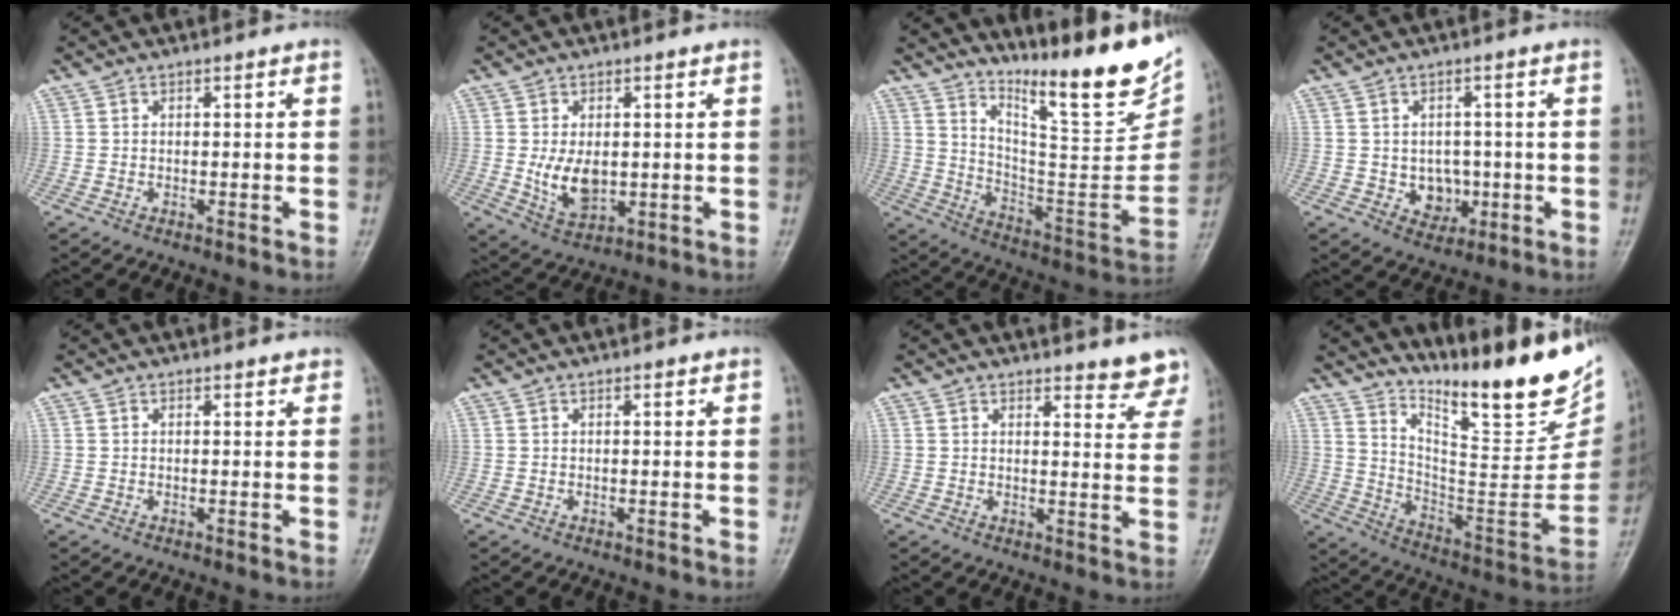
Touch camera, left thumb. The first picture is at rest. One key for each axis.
{"total": 6.9, "fx": 0.1, "fy": 4.3, "fz": 5.4, "tx": -0.083, "ty": -0.015, "tz": 0.016}
{"total": 22.4, "fx": 16.4, "fy": 4.3, "fz": 14.6, "tx": -0.186, "ty": -0.106, "tz": 0.265}
{"total": 5.2, "fx": -0.7, "fy": 4.4, "fz": 2.8, "tx": -0.009, "ty": 0.004, "tz": 0.000}
{"total": 1.0, "fx": 0.9, "fy": 0.4, "fz": 0.2, "tx": 0.000, "ty": -0.004, "tz": 0.010}
{"total": 0.5, "fx": 0.4, "fy": 0.2, "fz": 0.3, "tx": -0.006, "ty": -0.002, "tz": 0.005}
{"total": 6.3, "fx": 6.0, "fy": 1.6, "fz": 1.5, "tx": 0.011, "ty": -0.041, "tz": 0.052}
{"total": 25.2, "fx": 18.8, "fy": 6.2, "fz": 15.6, "tx": -0.198, "ty": -0.121, "tz": 0.291}